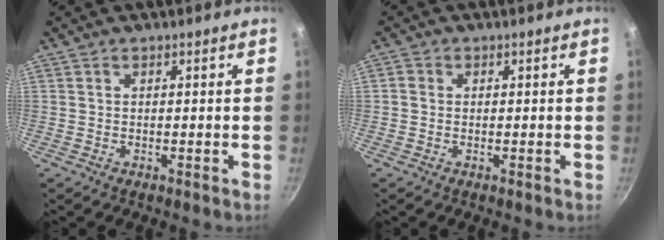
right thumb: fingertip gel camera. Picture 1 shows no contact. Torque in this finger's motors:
{"motor_torque": [-0.40, 0.18, -0.18, 0.20, 0.04]}